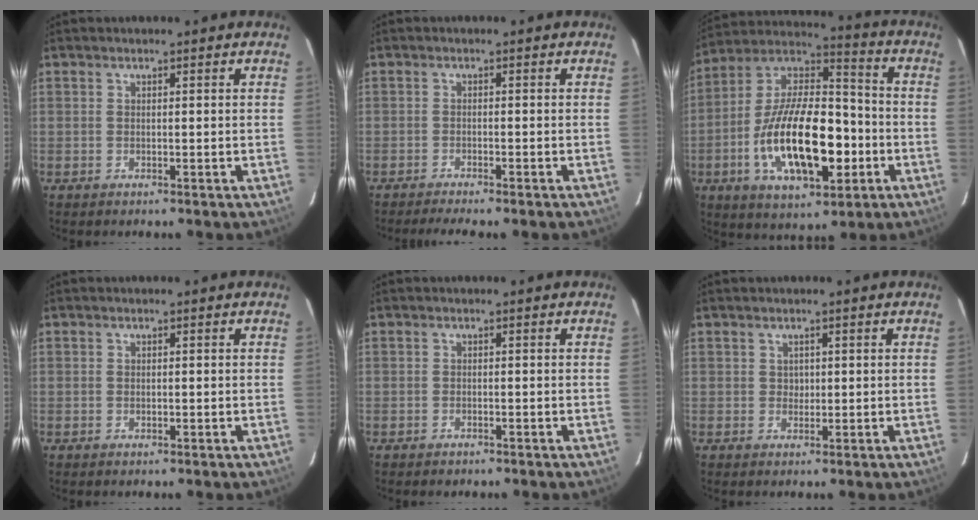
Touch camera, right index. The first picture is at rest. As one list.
[{"total": 5.2, "force": [-4.7, -0.1, 2.4], "torque": [-0.054, -0.011, -0.073]}, {"total": 22.8, "force": [-6.3, 10.3, 19.3], "torque": [-0.367, 0.001, -0.104]}, {"total": 0.6, "force": [0.0, 0.5, 0.2], "torque": [-0.003, 0.001, 0.001]}, {"total": 0.9, "force": [-0.7, 0.5, 0.1], "torque": [-0.005, 0.002, -0.012]}, {"total": 1.3, "force": [0.4, 1.3, 0.2], "torque": [0.002, 0.003, 0.006]}]